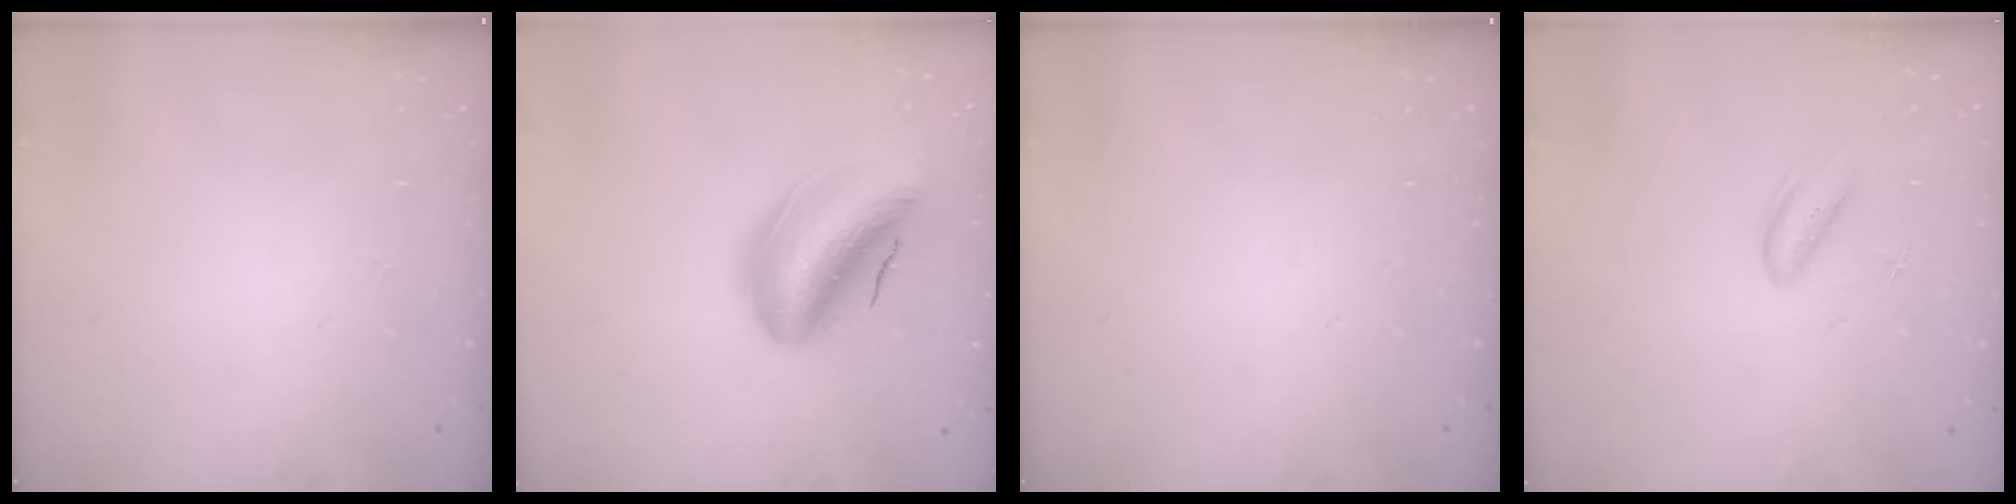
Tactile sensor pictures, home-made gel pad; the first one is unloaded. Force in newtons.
{"total": 13.1, "press": 12.6, "slide": 3.7}
{"total": 0.0}
{"total": 1.9, "press": 1.9, "slide": 0.4}